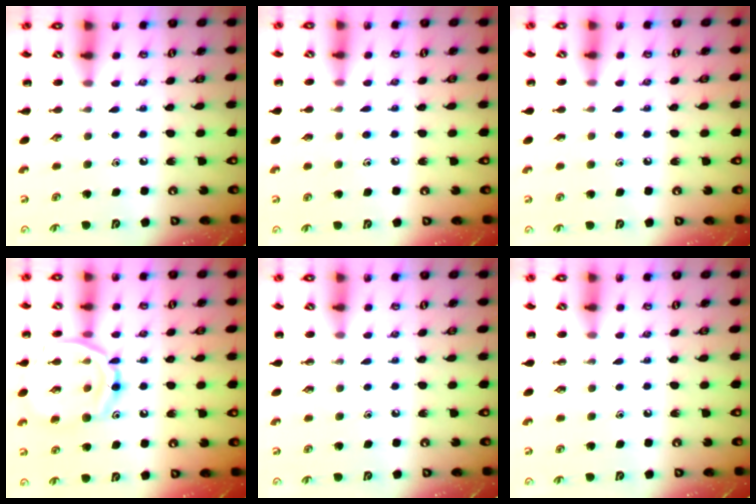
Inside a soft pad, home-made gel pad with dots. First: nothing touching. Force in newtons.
{"total": 5.0, "press": 4.6, "slide": 2.0}
{"total": 5.3, "press": 4.9, "slide": 2.1}
{"total": 16.0, "press": 15.9, "slide": 1.3}
{"total": 0.0}
{"total": 0.0}